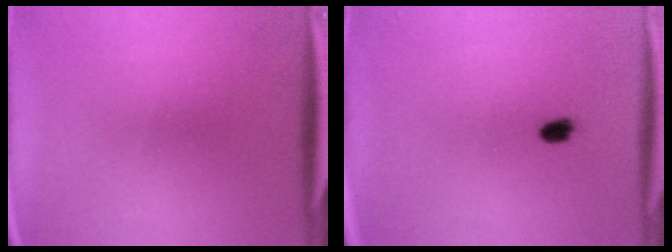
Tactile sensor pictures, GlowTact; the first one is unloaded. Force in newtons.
{"total": 2.7}